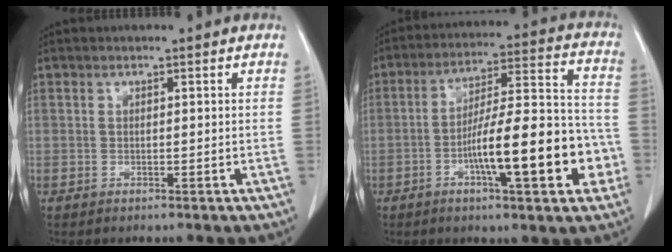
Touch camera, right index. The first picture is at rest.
{"total": 16.3, "force": [-5.0, 3.1, 15.2], "torque": [-0.238, 0.021, -0.074]}